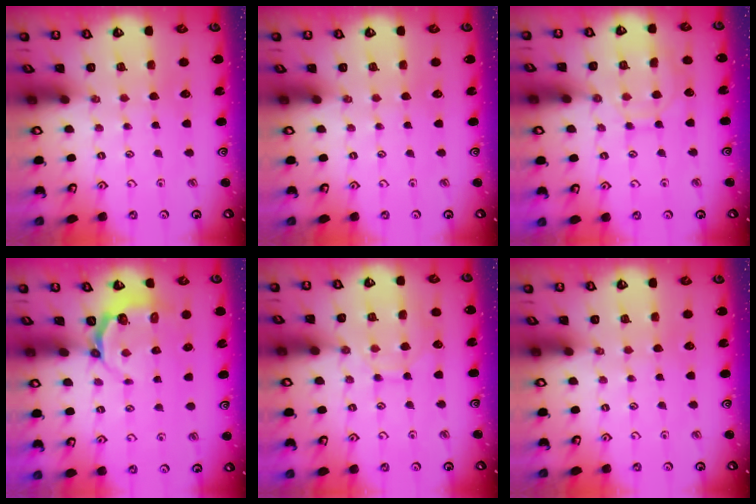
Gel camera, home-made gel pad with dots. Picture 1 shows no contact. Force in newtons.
{"total": 0.0}
{"total": 9.0, "press": 9.0, "slide": 0.8}
{"total": 4.4, "press": 3.5, "slide": 2.7}
{"total": 8.9, "press": 8.9, "slide": 0.7}
{"total": 0.0}